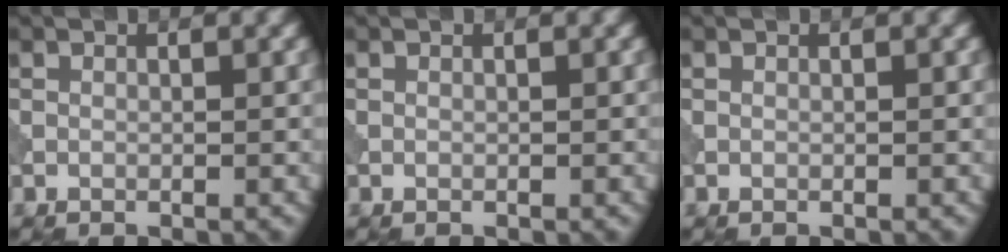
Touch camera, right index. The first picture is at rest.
{"total": 0.0}
{"total": 0.0}